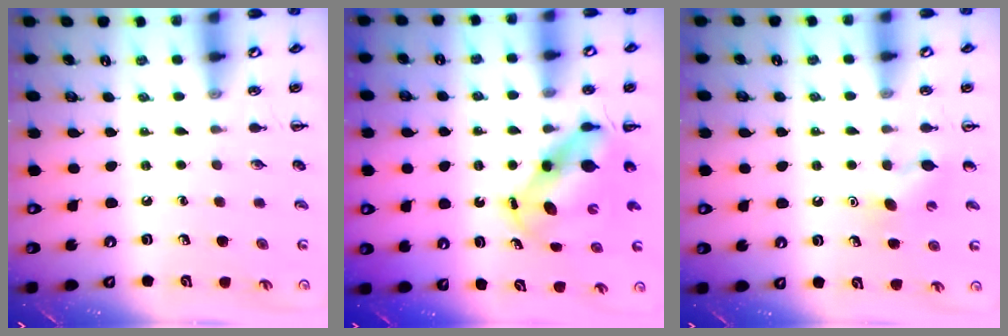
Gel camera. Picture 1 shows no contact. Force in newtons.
{"total": 6.5, "press": 6.3, "slide": 1.4}
{"total": 4.7, "press": 4.4, "slide": 1.5}